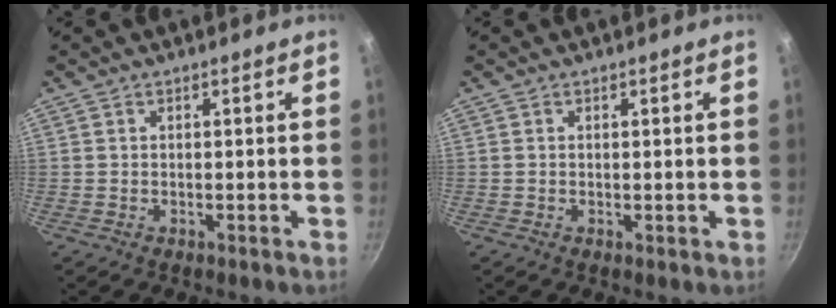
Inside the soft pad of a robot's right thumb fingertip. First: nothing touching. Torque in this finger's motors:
{"motor_torque": [0.21, -0.30, 0.51, -0.16, -0.02]}